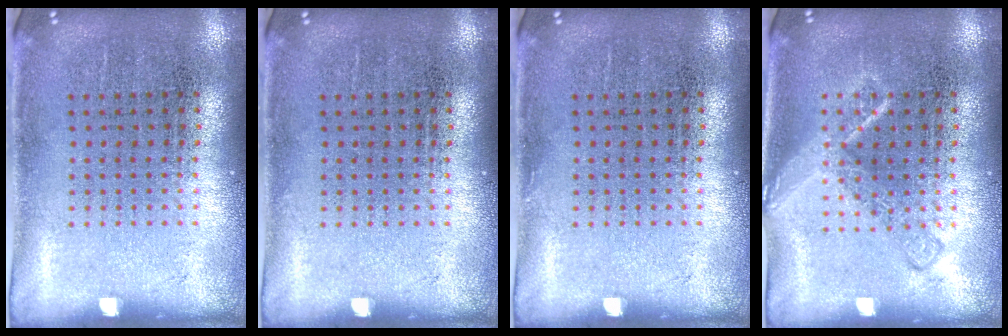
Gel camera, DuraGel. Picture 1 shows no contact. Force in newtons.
{"total": 0.0}
{"total": 0.0}
{"total": 2.3, "press": 2.3, "slide": 0.4}